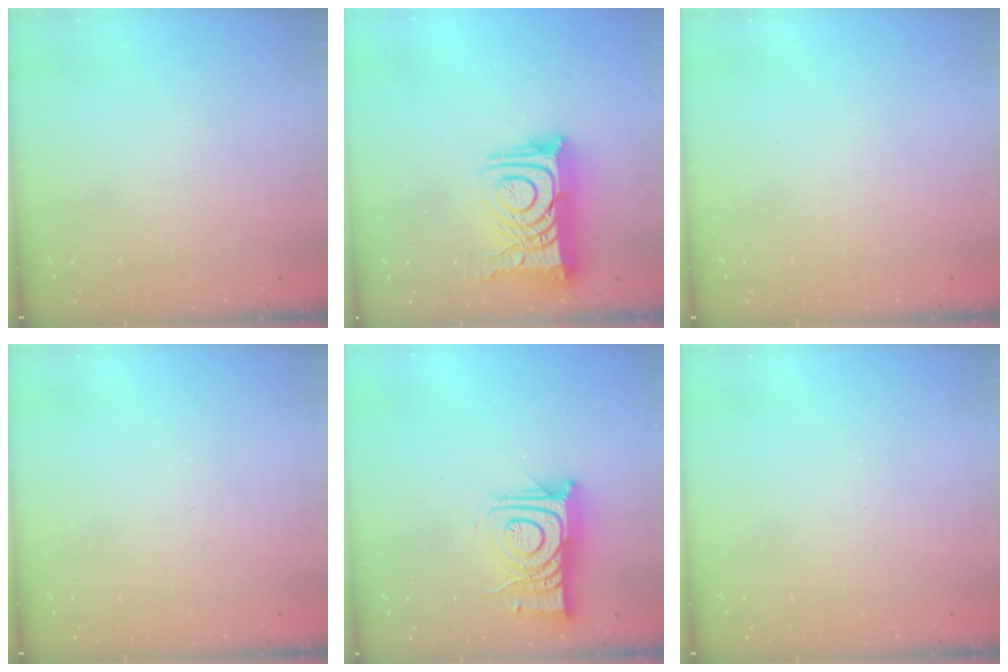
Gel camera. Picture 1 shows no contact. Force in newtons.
{"total": 15.5, "press": 15.4, "slide": 1.5}
{"total": 0.0}
{"total": 0.0}
{"total": 12.7, "press": 12.7, "slide": 0.6}
{"total": 0.0}